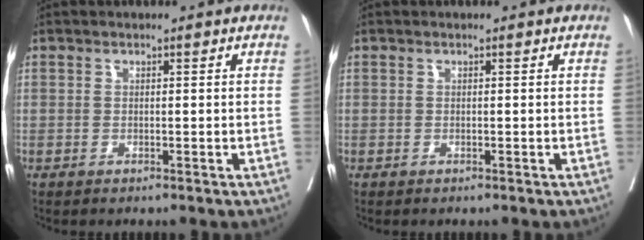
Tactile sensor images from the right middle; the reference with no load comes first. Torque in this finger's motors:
{"motor_torque": [0.01, -0.03, -0.01, 0.00]}